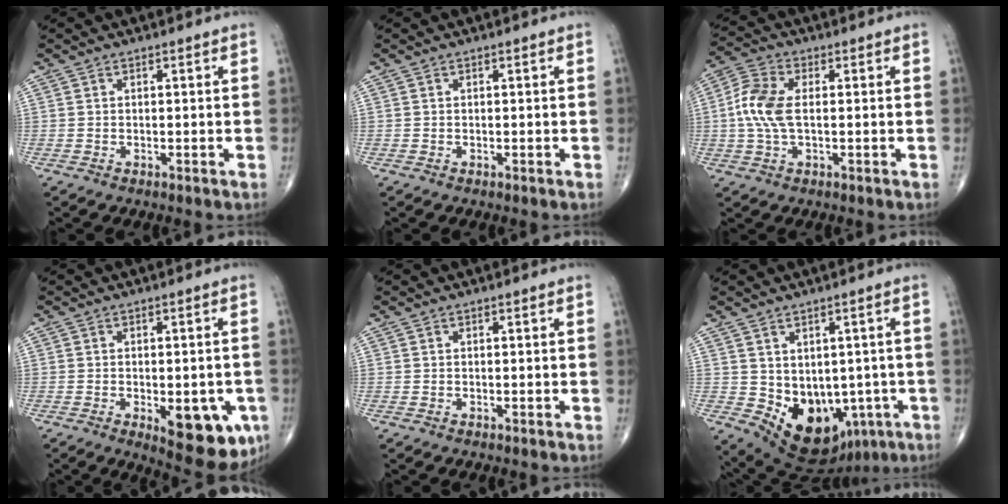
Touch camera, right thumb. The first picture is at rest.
{"total": 0.0}
{"total": 7.9, "force": [0.3, 4.1, 6.8], "torque": [-0.160, 0.016, 0.000]}
{"total": 12.5, "force": [-4.3, 5.2, 10.5], "torque": [-0.108, -0.005, -0.042]}
{"total": 0.0}
{"total": 13.5, "force": [-3.7, 9.9, 8.5], "torque": [-0.084, 0.005, -0.023]}